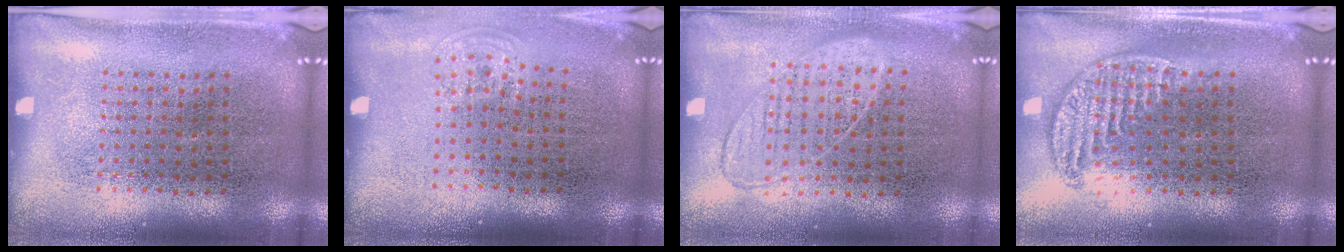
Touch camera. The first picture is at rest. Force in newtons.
{"total": 0.8, "press": 0.6, "slide": 0.4}
{"total": 0.9, "press": 0.8, "slide": 0.3}
{"total": 1.2, "press": 1.1, "slide": 0.5}